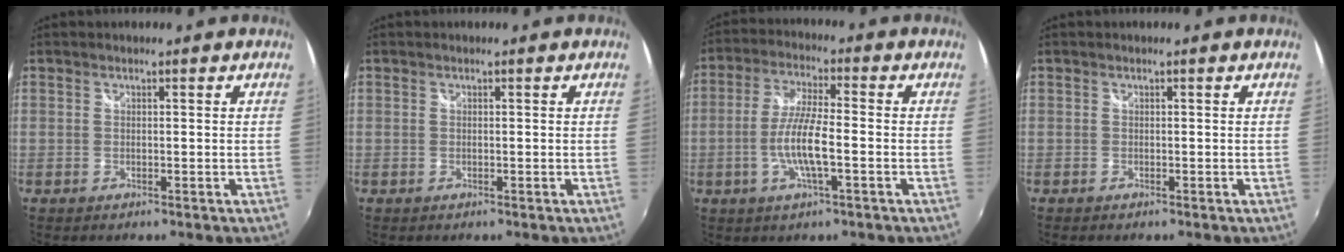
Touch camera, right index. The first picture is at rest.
{"total": 0.0}
{"total": 8.5, "force": [-2.4, 1.2, 8.0], "torque": [-0.162, -0.002, -0.047]}
{"total": 0.0}